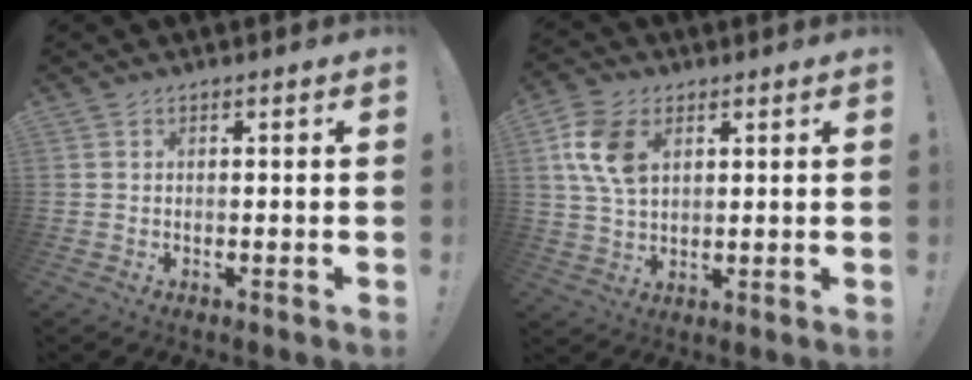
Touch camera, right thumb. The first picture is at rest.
{"total": 11.9, "force": [4.1, 7.9, 7.9], "torque": [-0.150, -0.002, 0.077]}